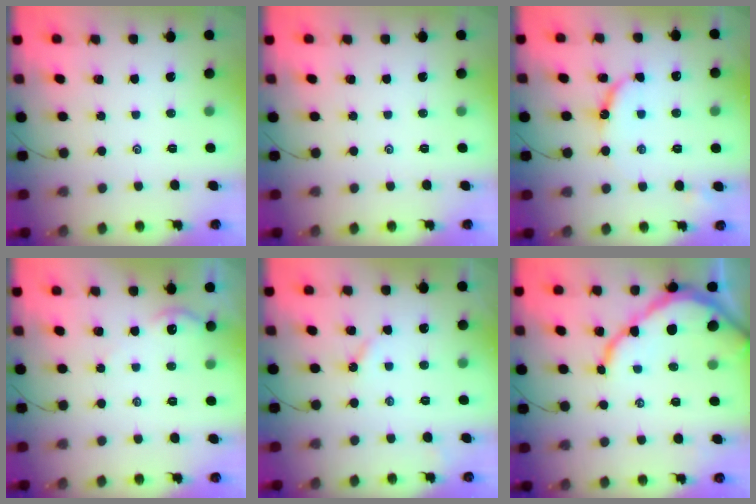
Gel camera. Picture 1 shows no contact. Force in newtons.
{"total": 0.0}
{"total": 8.0, "press": 7.9, "slide": 0.4}
{"total": 2.8, "press": 2.8, "slide": 0.3}
{"total": 2.0, "press": 2.0, "slide": 0.3}
{"total": 9.7, "press": 9.7, "slide": 1.3}